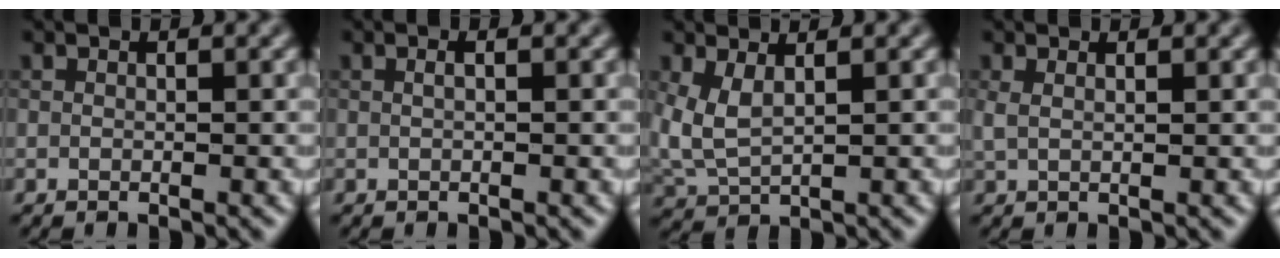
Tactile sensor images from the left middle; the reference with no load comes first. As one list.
[{"total": 0.6, "force": [0.2, 0.1, 0.5], "torque": [-0.012, -0.003, -0.003]}, {"total": 2.7, "force": [1.1, 1.2, 2.1], "torque": [-0.070, -0.006, 0.029]}, {"total": 1.1, "force": [0.6, 0.4, 0.8], "torque": [-0.018, -0.002, 0.009]}]